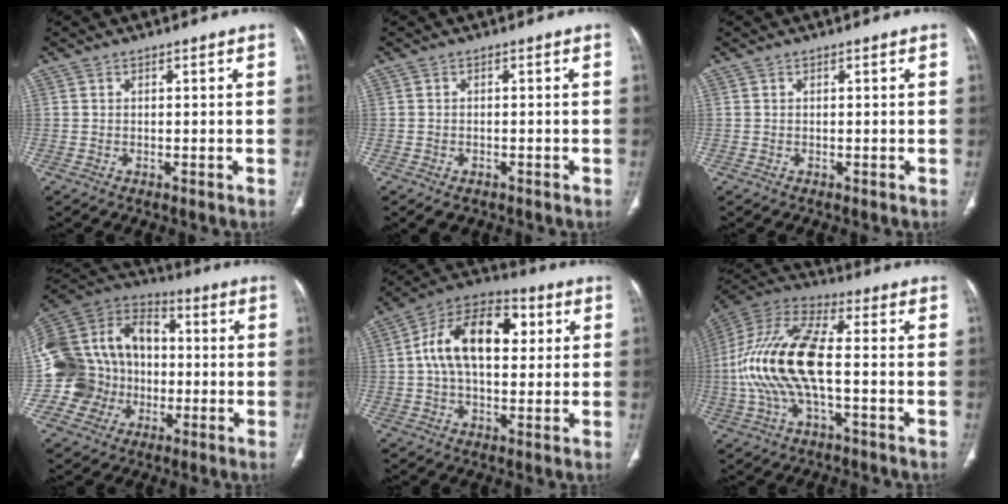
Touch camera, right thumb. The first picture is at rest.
{"total": 2.5, "force": [-1.5, 1.6, 1.1], "torque": [-0.012, 0.005, -0.014]}
{"total": 0.0}
{"total": 22.8, "force": [-1.9, 19.0, 12.5], "torque": [-0.253, 0.057, -0.032]}
{"total": 17.0, "force": [3.0, 10.0, 13.4], "torque": [-0.213, 0.026, 0.043]}
{"total": 18.5, "force": [-1.6, 7.2, 16.9], "torque": [-0.366, 0.030, -0.034]}